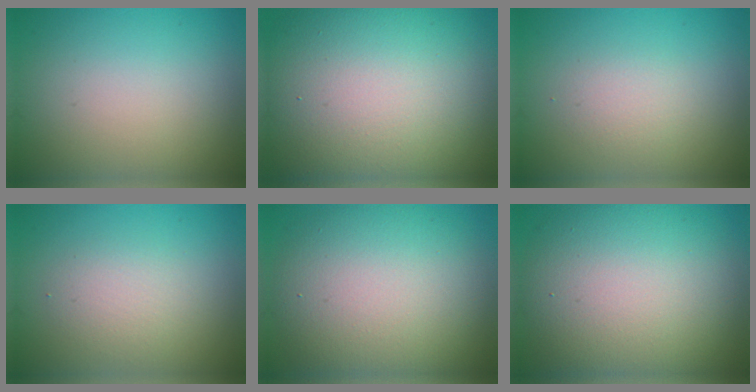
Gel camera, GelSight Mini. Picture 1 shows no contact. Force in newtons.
{"total": 17.8, "press": 17.7, "slide": 1.1}
{"total": 1.4, "press": 1.4, "slide": 0.1}
{"total": 2.2, "press": 2.2, "slide": 0.1}
{"total": 10.3, "press": 10.3, "slide": 0.2}
{"total": 11.9, "press": 11.8, "slide": 0.7}